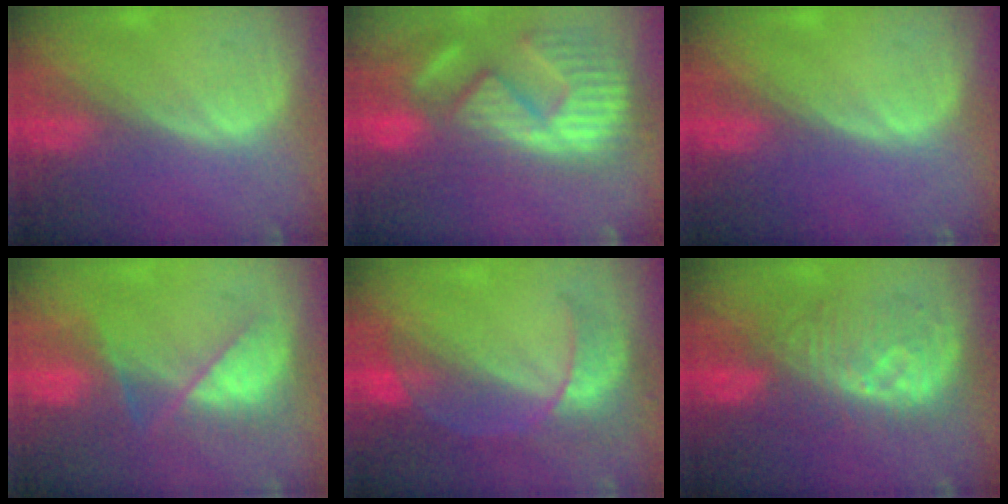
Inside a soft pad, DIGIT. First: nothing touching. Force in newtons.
{"total": 14.0, "press": 12.2, "slide": 6.7}
{"total": 0.0}
{"total": 7.1, "press": 6.9, "slide": 1.2}
{"total": 7.8, "press": 6.9, "slide": 3.7}
{"total": 8.4, "press": 8.4, "slide": 1.0}